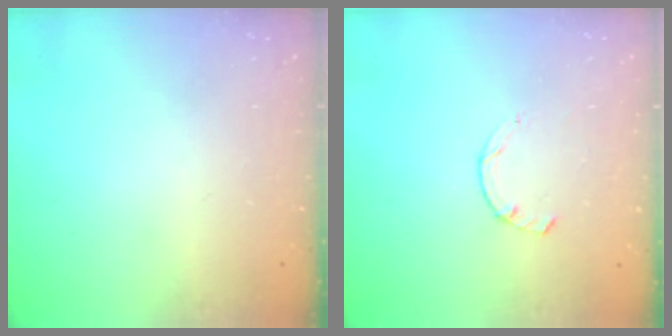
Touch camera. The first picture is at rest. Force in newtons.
{"total": 1.7, "press": 1.6, "slide": 0.4}